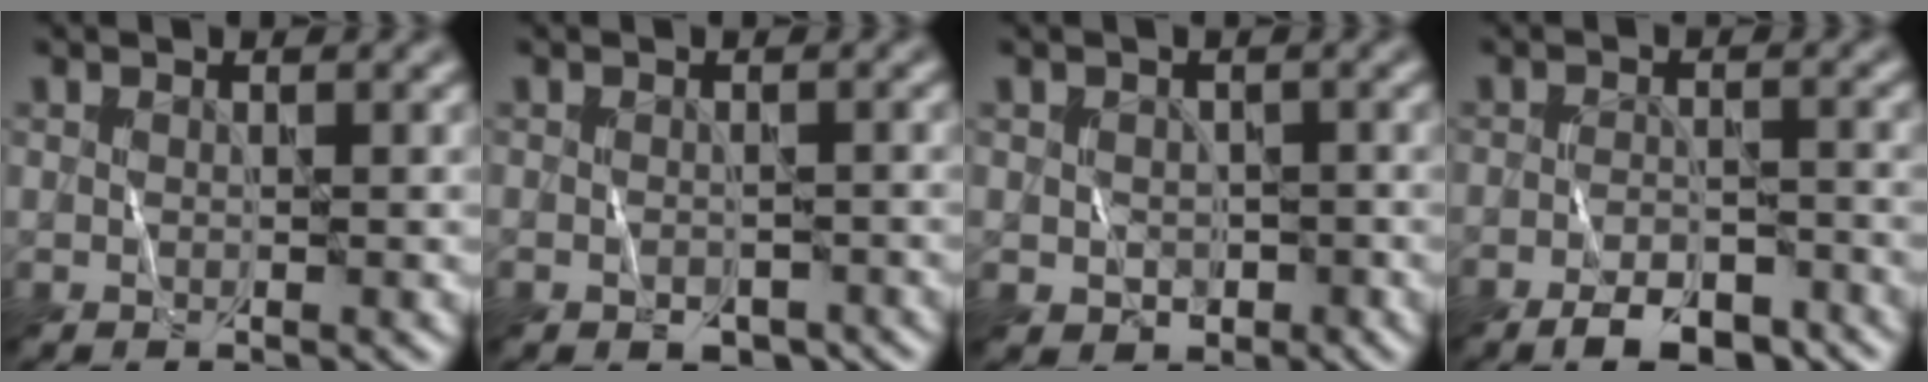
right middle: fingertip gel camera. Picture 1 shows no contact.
{"total": 2.0, "force": [-1.3, 1.3, 1.0], "torque": [-0.008, -0.010, -0.012]}
{"total": 2.3, "force": [-0.7, 1.9, 1.0], "torque": [-0.011, -0.007, -0.010]}
{"total": 5.4, "force": [-4.2, 1.8, 3.0], "torque": [-0.041, -0.003, -0.064]}